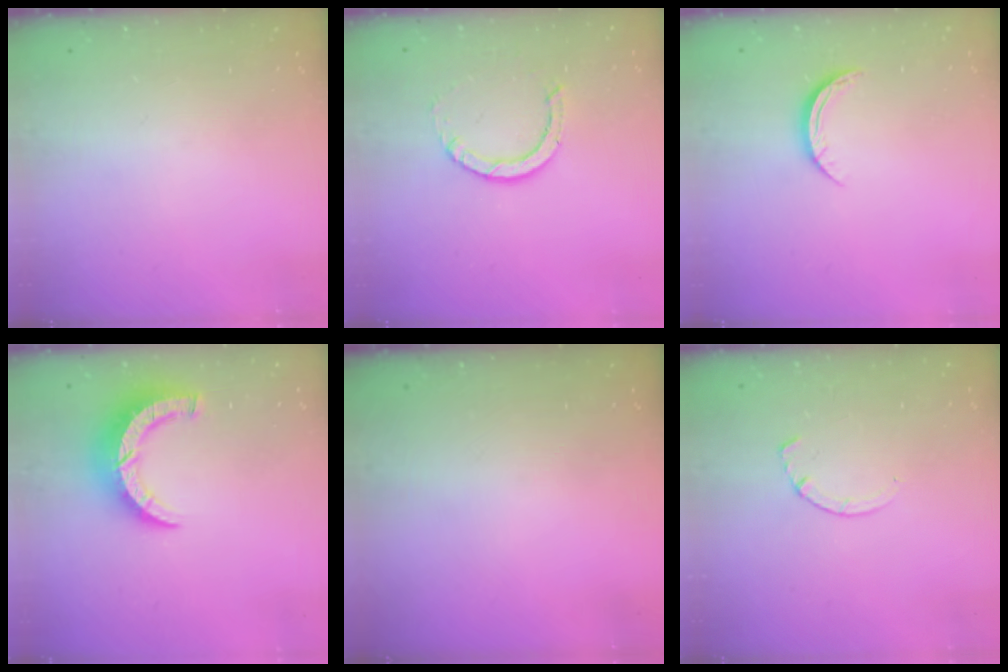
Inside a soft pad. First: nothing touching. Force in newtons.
{"total": 2.9, "press": 2.9, "slide": 0.2}
{"total": 4.9, "press": 4.8, "slide": 0.6}
{"total": 8.0, "press": 7.9, "slide": 0.9}
{"total": 0.0}
{"total": 2.9, "press": 2.9, "slide": 0.4}